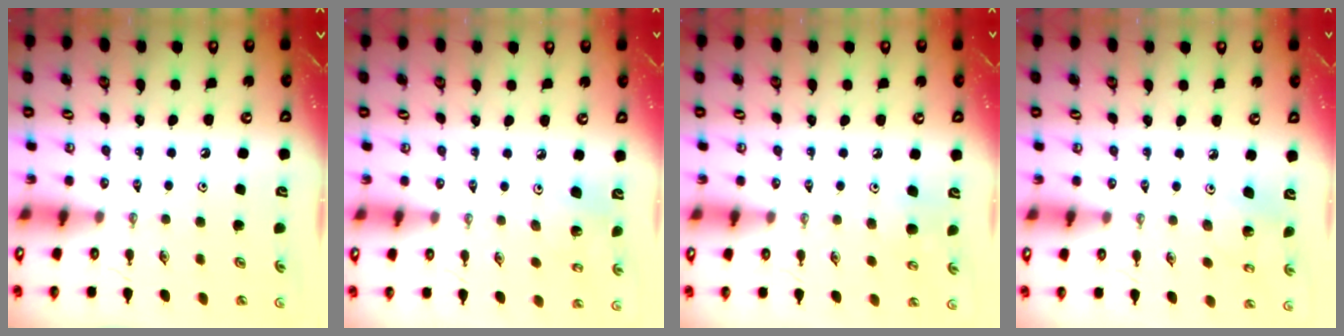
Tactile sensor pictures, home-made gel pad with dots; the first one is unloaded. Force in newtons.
{"total": 3.8, "press": 3.8, "slide": 0.3}
{"total": 5.7, "press": 5.7, "slide": 0.6}
{"total": 4.1, "press": 4.1, "slide": 0.3}